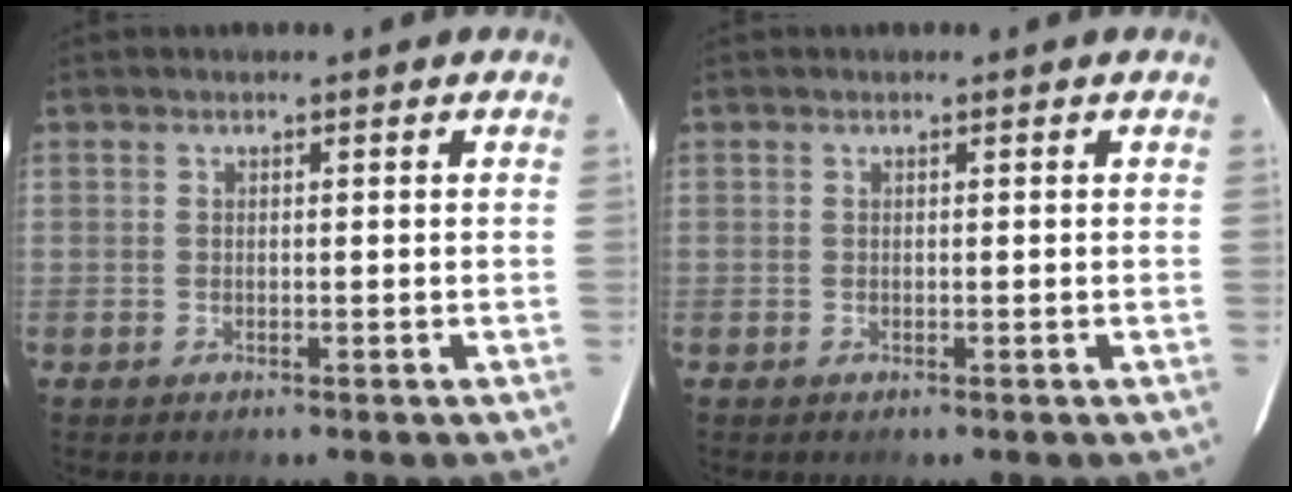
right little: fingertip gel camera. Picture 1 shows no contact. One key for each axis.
{"total": 0.0}